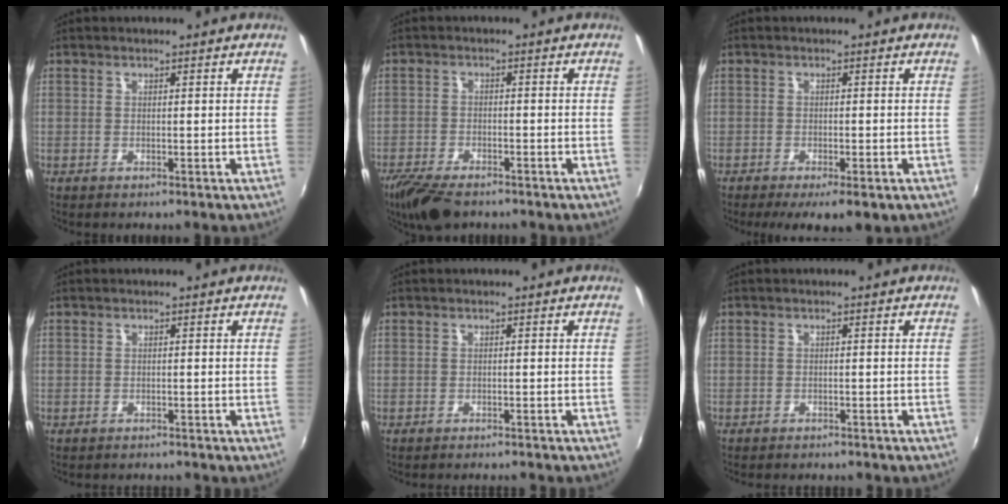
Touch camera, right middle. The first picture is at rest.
{"total": 8.7, "force": [-6.8, 2.9, 4.4], "torque": [-0.115, -0.024, -0.125]}
{"total": 6.8, "force": [-4.5, 1.6, 4.9], "torque": [-0.099, -0.027, -0.066]}
{"total": 3.0, "force": [-2.7, 1.0, 0.6], "torque": [-0.020, 0.000, -0.040]}
{"total": 6.5, "force": [-5.9, 0.7, 2.5], "torque": [-0.056, -0.012, -0.080]}
{"total": 6.7, "force": [-6.0, 1.3, 2.6], "torque": [-0.061, -0.014, -0.081]}